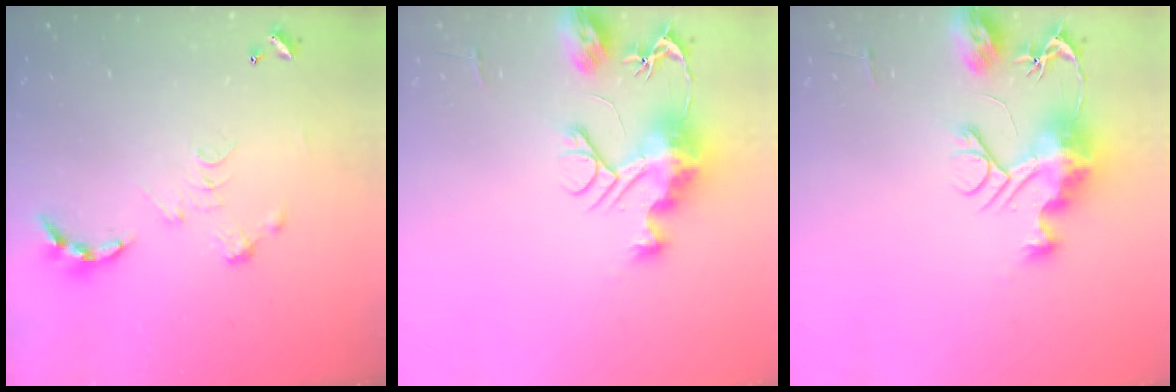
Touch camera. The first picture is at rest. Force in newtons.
{"total": 13.2, "press": 13.2, "slide": 1.1}
{"total": 13.2, "press": 13.2, "slide": 1.1}